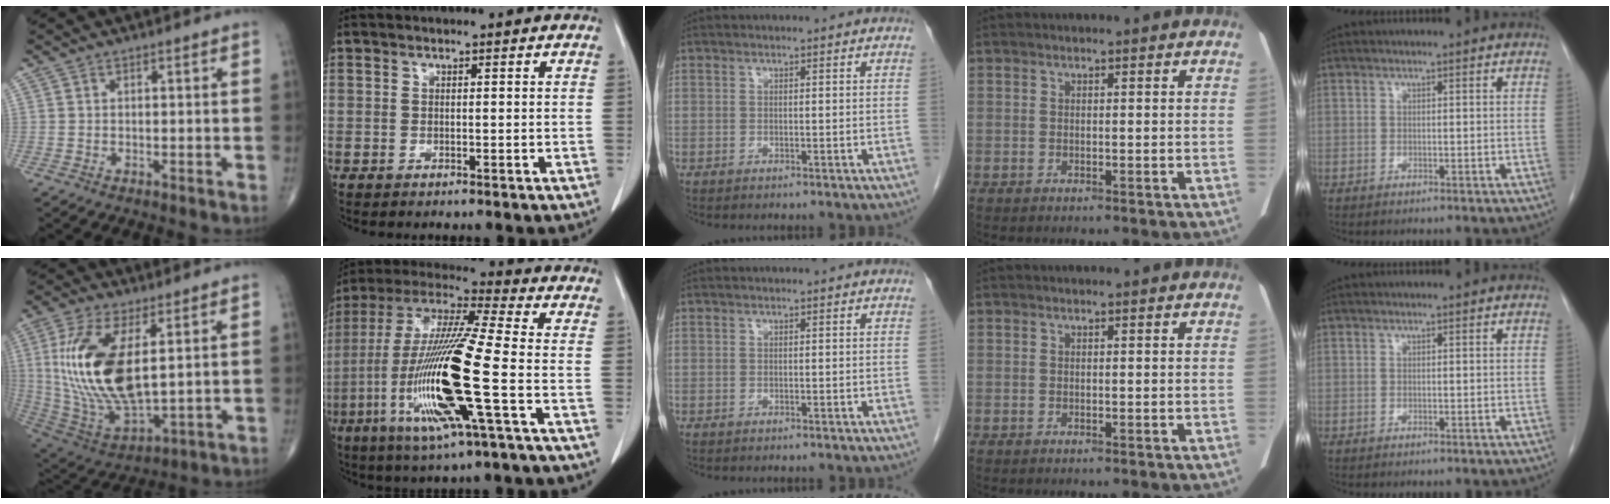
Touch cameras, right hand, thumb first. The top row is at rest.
{"thumb": {"total": 20.4, "force": [3.6, 8.9, 18.0], "torque": [-0.369, -0.025, 0.079]}, "index": {"total": 19.3, "force": [-5.1, 0.4, 18.7], "torque": [-0.398, -0.020, -0.103]}}